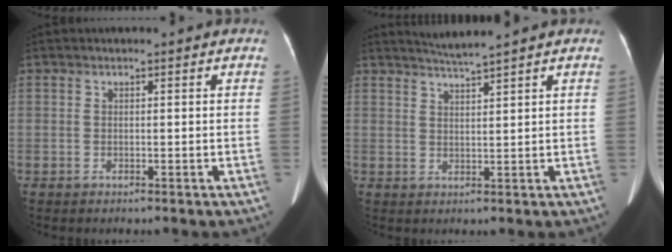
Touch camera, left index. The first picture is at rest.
{"total": 3.1, "force": [2.8, -1.2, 0.7], "torque": [-0.017, -0.003, 0.057]}